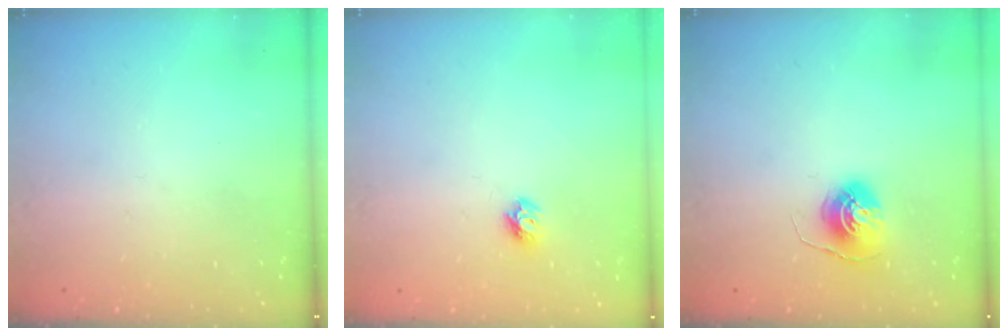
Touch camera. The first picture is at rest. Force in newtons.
{"total": 5.5, "press": 5.5, "slide": 0.3}
{"total": 6.4, "press": 6.4, "slide": 0.6}